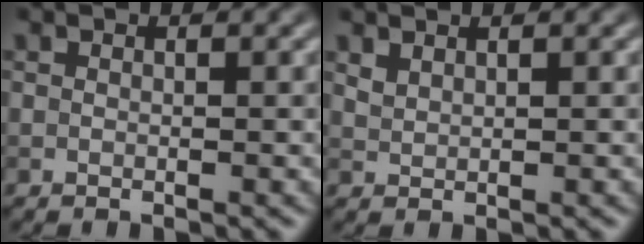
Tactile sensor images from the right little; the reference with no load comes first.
{"total": 1.0, "force": [0.9, 0.3, 0.3], "torque": [-0.011, -0.001, 0.022]}